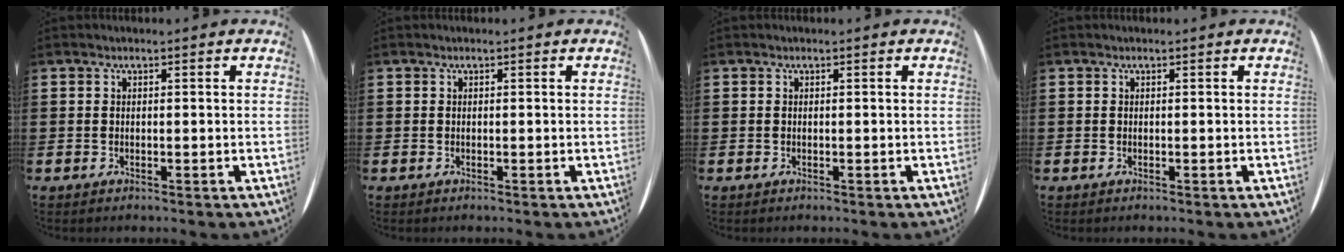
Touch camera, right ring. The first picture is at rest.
{"total": 0.0}
{"total": 0.0}
{"total": 0.0}